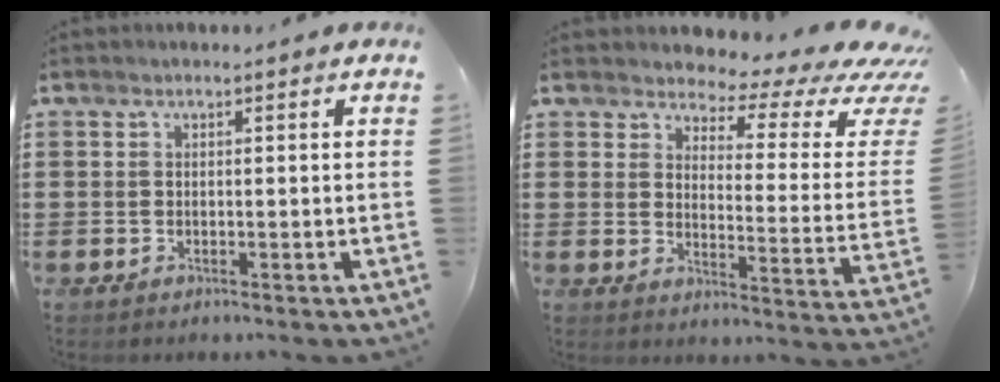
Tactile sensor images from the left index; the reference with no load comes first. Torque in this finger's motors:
{"motor_torque": [2.14, 0.00, 0.21, 0.00]}